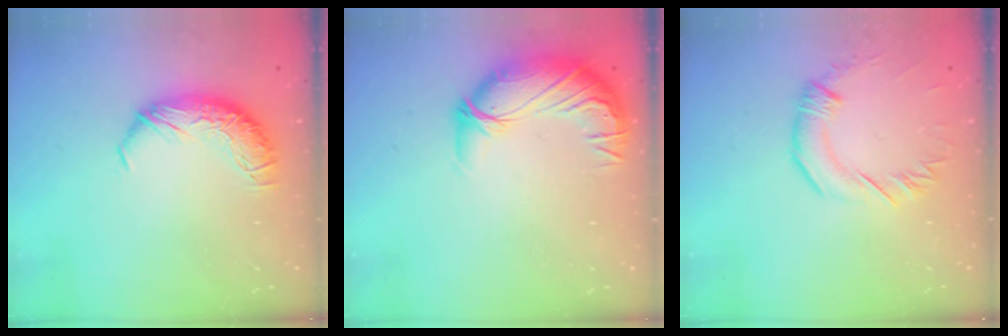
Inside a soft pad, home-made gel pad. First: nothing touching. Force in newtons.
{"total": 2.8, "press": 0.0, "slide": 2.8}
{"total": 1.0, "press": 1.0, "slide": 0.4}